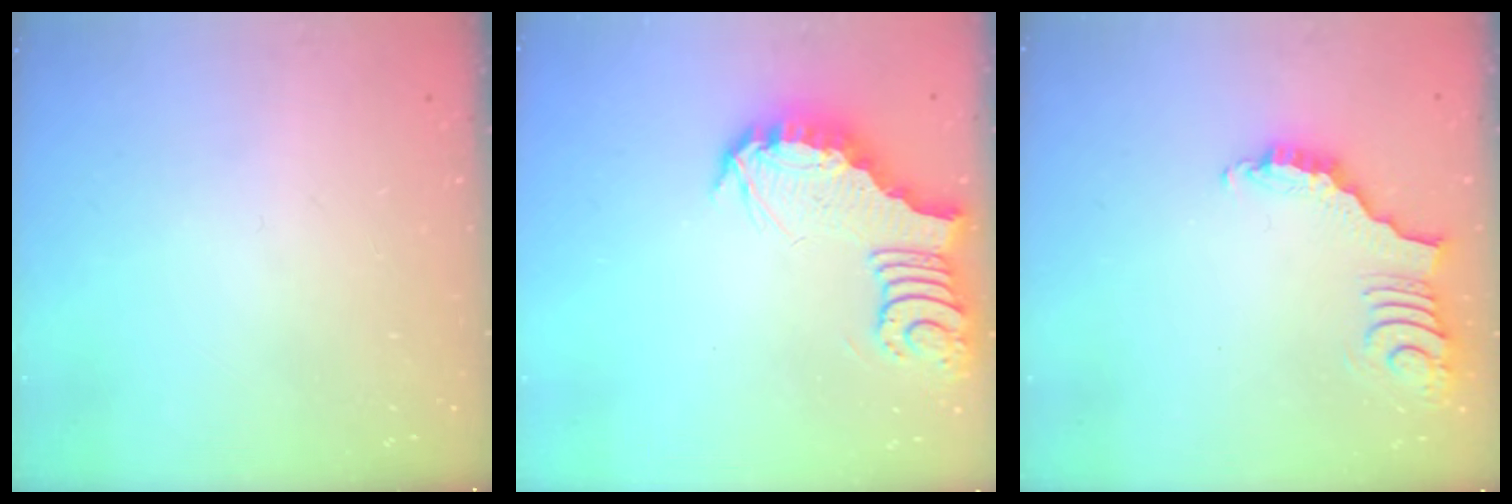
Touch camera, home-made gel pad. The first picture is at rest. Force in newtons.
{"total": 5.8, "press": 5.7, "slide": 0.8}
{"total": 3.6, "press": 3.6, "slide": 0.6}